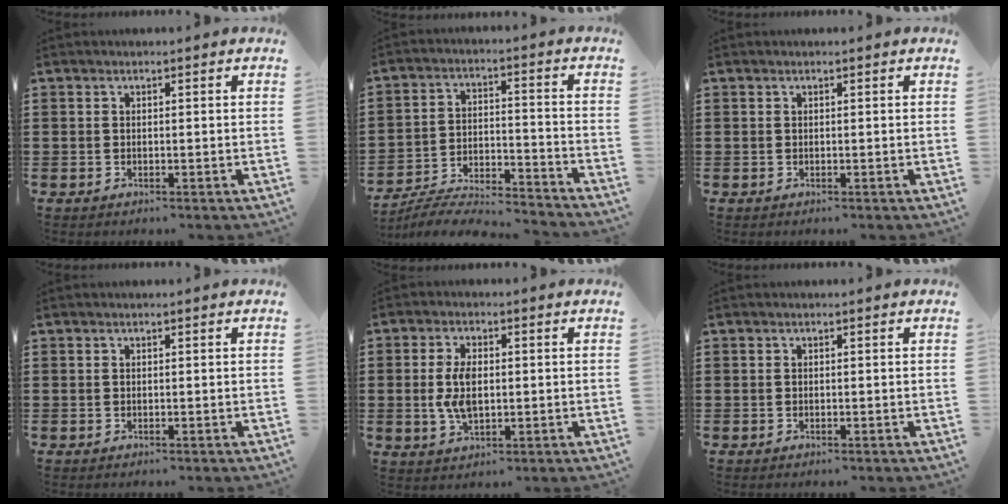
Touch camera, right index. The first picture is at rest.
{"total": 6.2, "force": [-6.1, 0.2, 1.2], "torque": [-0.031, -0.001, -0.124]}
{"total": 0.0}
{"total": 0.0}
{"total": 5.6, "force": [0.1, 2.9, 4.8], "torque": [-0.109, 0.002, -0.002]}
{"total": 0.0}